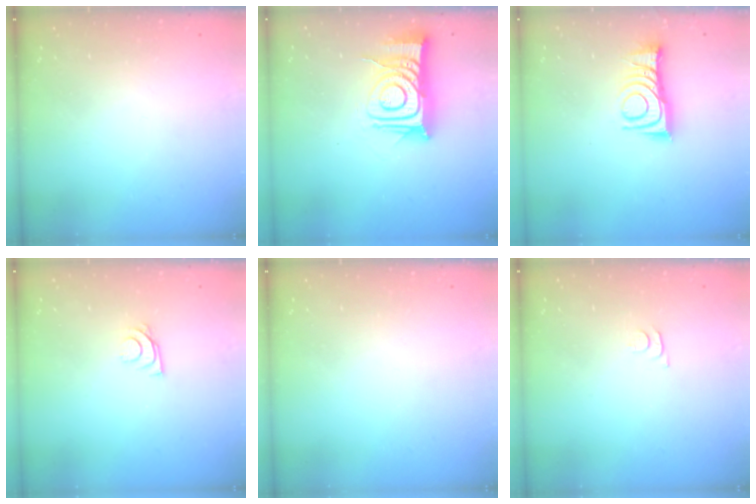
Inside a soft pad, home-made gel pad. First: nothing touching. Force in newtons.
{"total": 14.8, "press": 14.7, "slide": 1.0}
{"total": 10.6, "press": 10.6, "slide": 0.4}
{"total": 5.7, "press": 5.7, "slide": 0.5}
{"total": 0.0}
{"total": 3.4, "press": 3.4, "slide": 0.5}